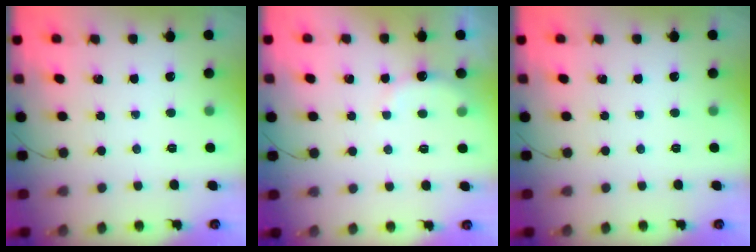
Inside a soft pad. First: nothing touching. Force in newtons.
{"total": 5.4, "press": 5.2, "slide": 1.5}
{"total": 0.0}